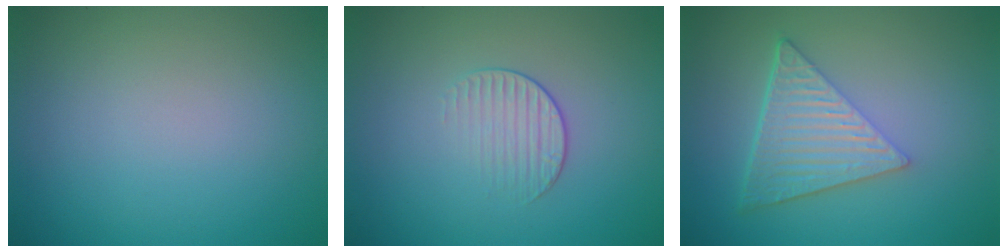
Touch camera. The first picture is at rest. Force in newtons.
{"total": 1.7, "press": 1.0, "slide": 1.4}
{"total": 6.4, "press": 4.4, "slide": 4.6}